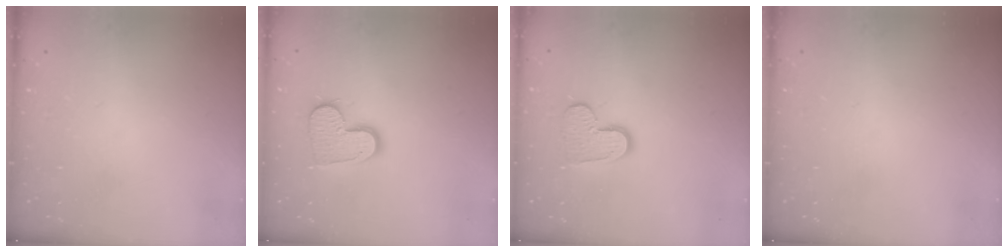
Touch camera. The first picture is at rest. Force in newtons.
{"total": 12.0, "press": 11.9, "slide": 0.8}
{"total": 9.4, "press": 9.4, "slide": 0.6}
{"total": 0.0}